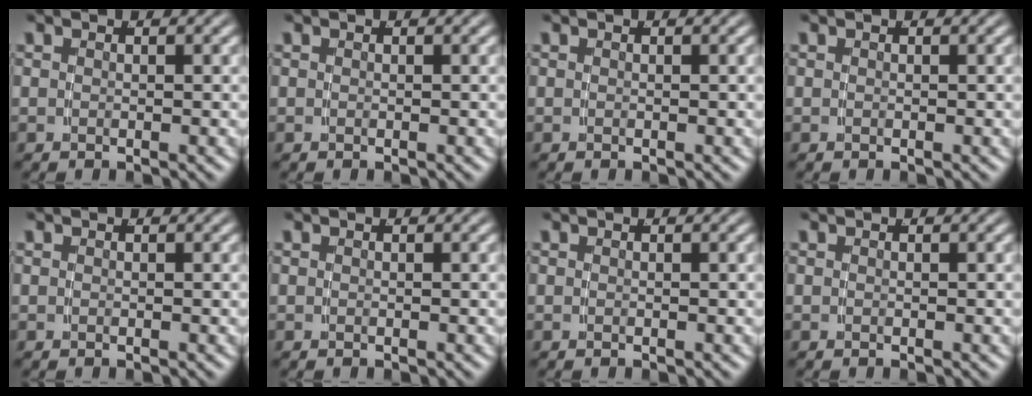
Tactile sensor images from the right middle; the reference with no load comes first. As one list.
[{"total": 0.0}, {"total": 0.0}, {"total": 0.0}, {"total": 0.0}, {"total": 0.0}, {"total": 0.0}, {"total": 0.0}]